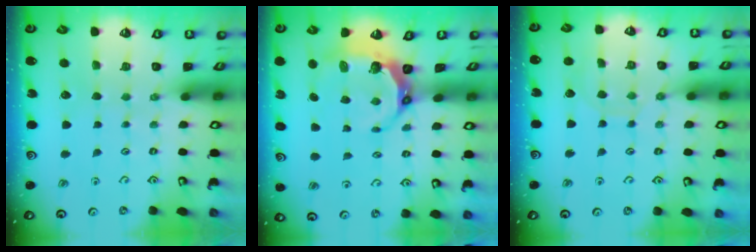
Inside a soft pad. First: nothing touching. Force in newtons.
{"total": 7.5, "press": 6.1, "slide": 4.3}
{"total": 6.3, "press": 6.3, "slide": 0.3}